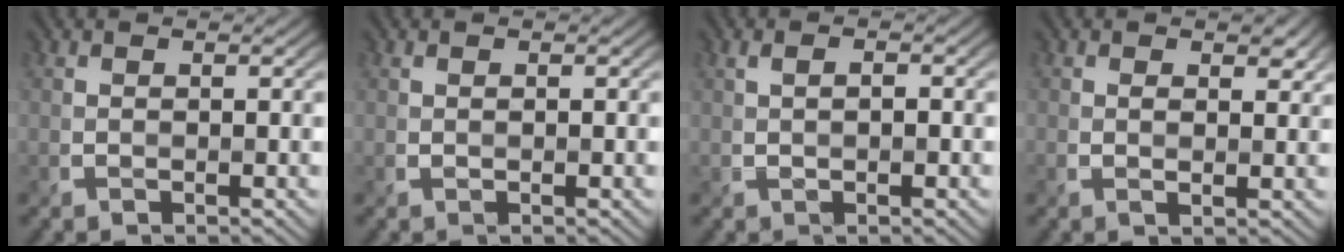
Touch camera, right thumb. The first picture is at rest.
{"total": 0.0}
{"total": 2.0, "force": [0.1, 0.9, 1.8], "torque": [-0.026, 0.000, 0.004]}
{"total": 1.8, "force": [0.9, 0.9, 1.3], "torque": [-0.021, -0.006, 0.016]}